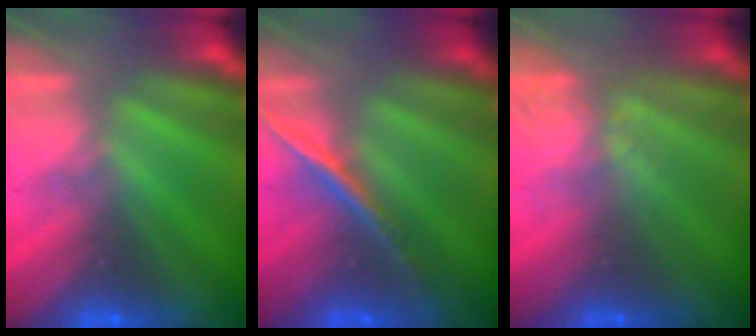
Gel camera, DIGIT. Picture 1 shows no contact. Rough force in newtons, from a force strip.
{"total": 1.9}
{"total": 3.8}